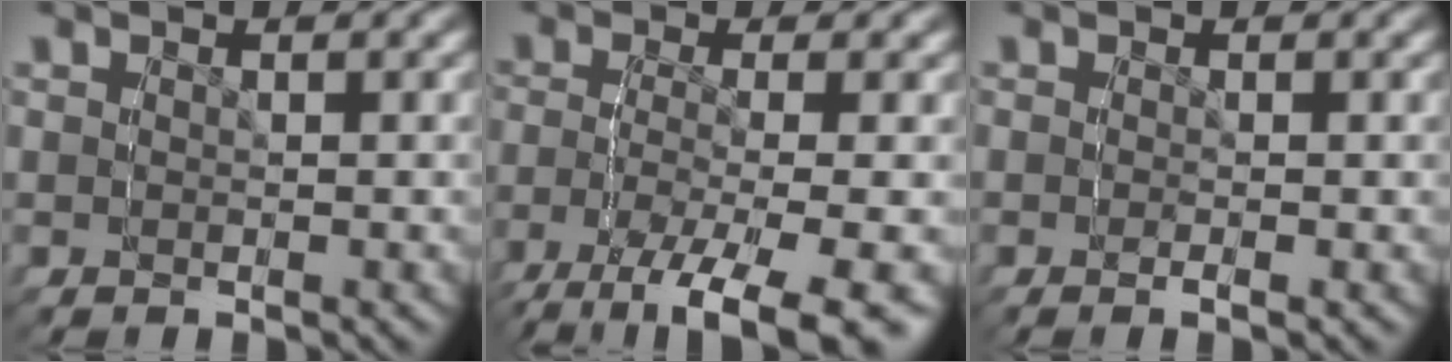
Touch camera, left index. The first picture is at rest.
{"total": 2.4, "force": [-2.0, 0.0, 1.3], "torque": [-0.038, -0.009, -0.023]}
{"total": 1.4, "force": [-0.1, -1.4, -0.2], "torque": [0.004, 0.006, -0.003]}